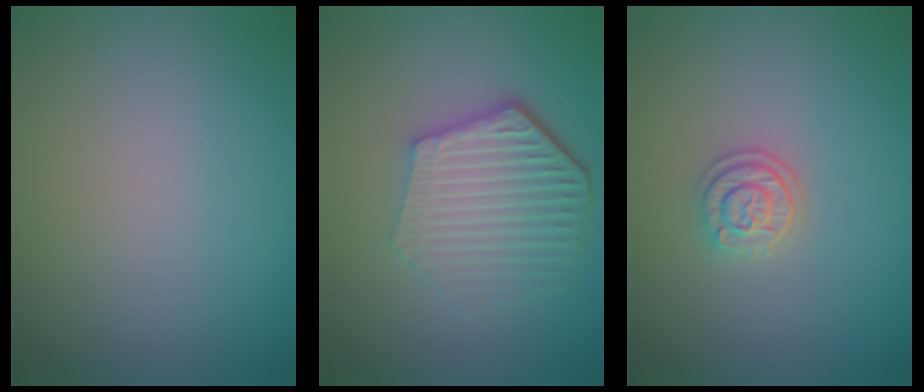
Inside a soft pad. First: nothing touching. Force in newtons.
{"total": 6.1, "press": 4.6, "slide": 4.0}
{"total": 2.2, "press": 2.1, "slide": 0.9}